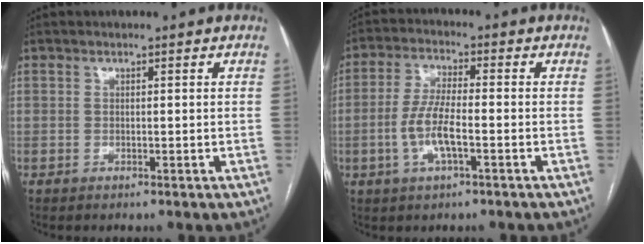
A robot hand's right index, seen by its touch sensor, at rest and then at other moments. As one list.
[{"total": 6.9, "force": [-2.1, 1.5, 6.4], "torque": [-0.141, 0.001, -0.041]}]